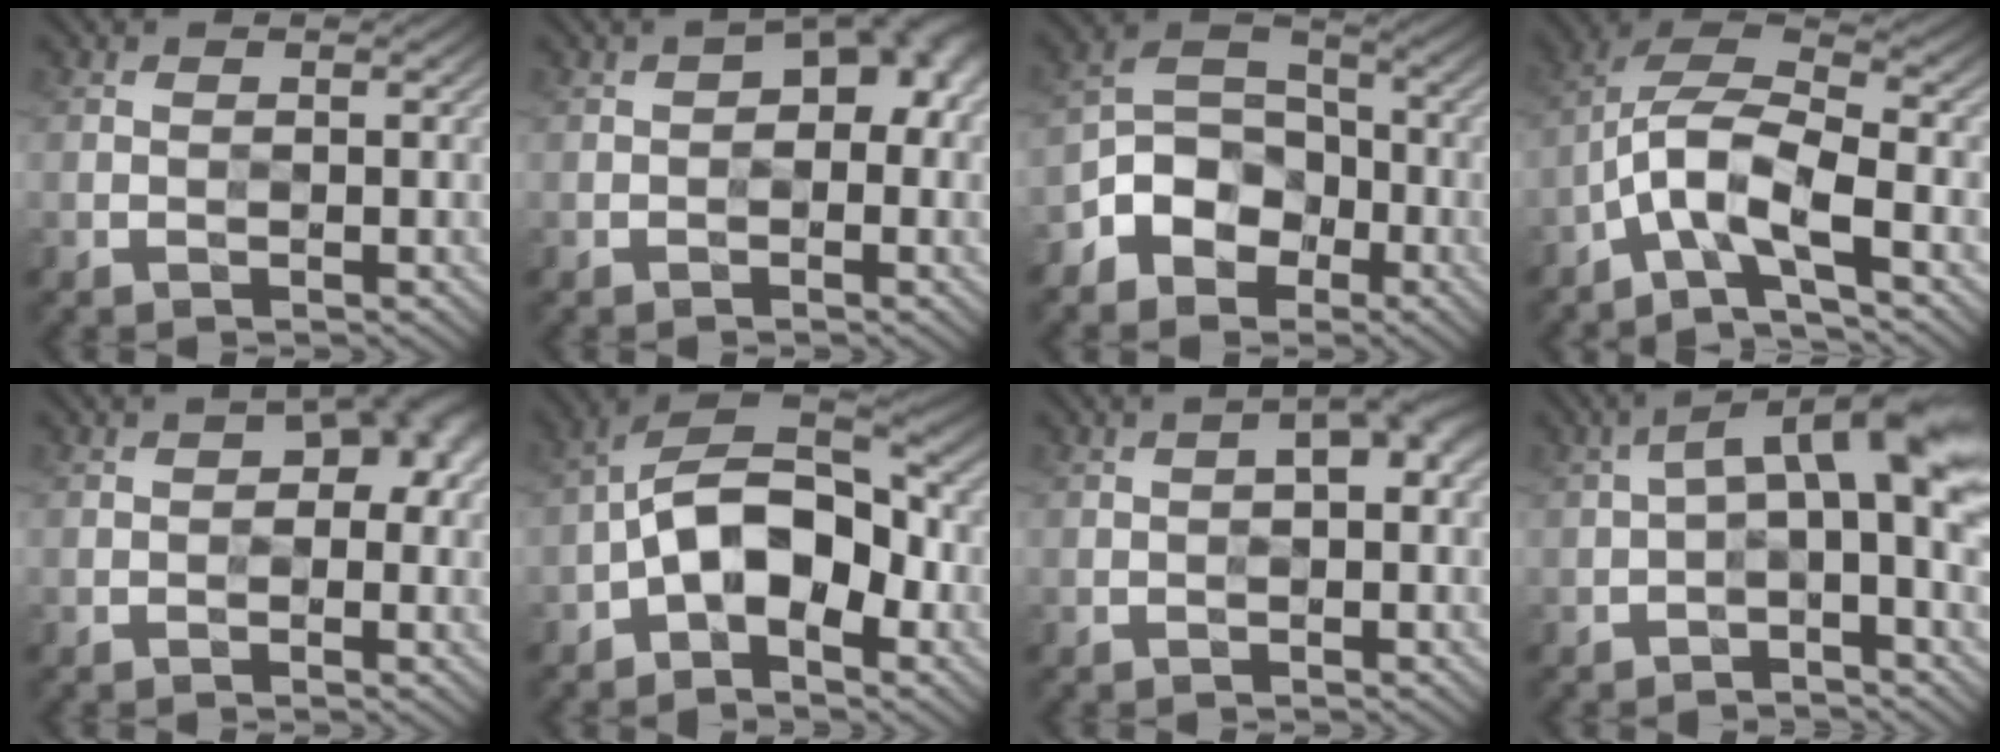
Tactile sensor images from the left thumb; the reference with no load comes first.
{"total": 6.1, "force": [0.7, 3.7, 4.8], "torque": [-0.042, 0.014, 0.000]}
{"total": 7.6, "force": [-4.4, 5.4, 3.2], "torque": [-0.059, 0.000, -0.102]}
{"total": 8.9, "force": [-4.3, 2.9, 7.2], "torque": [-0.137, 0.008, -0.091]}
{"total": 4.8, "force": [0.8, 2.8, 3.8], "torque": [-0.033, 0.010, 0.007]}
{"total": 10.0, "force": [-2.7, 5.5, 7.9], "torque": [-0.134, 0.015, -0.064]}
{"total": 3.1, "force": [0.4, 1.2, 2.9], "torque": [-0.040, 0.007, 0.003]}
{"total": 6.6, "force": [0.5, 1.7, 6.3], "torque": [-0.095, 0.023, -0.002]}